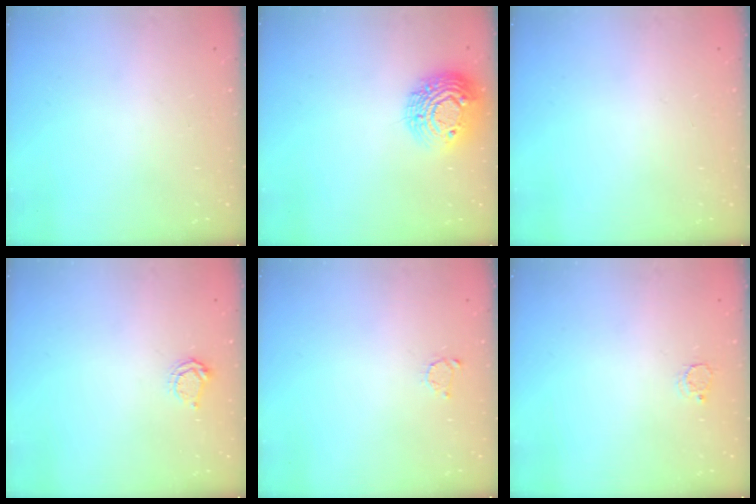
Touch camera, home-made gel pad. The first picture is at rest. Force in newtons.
{"total": 15.6, "press": 15.6, "slide": 1.0}
{"total": 0.0}
{"total": 4.2, "press": 4.2, "slide": 0.5}
{"total": 2.6, "press": 2.5, "slide": 0.4}
{"total": 2.5, "press": 2.5, "slide": 0.3}